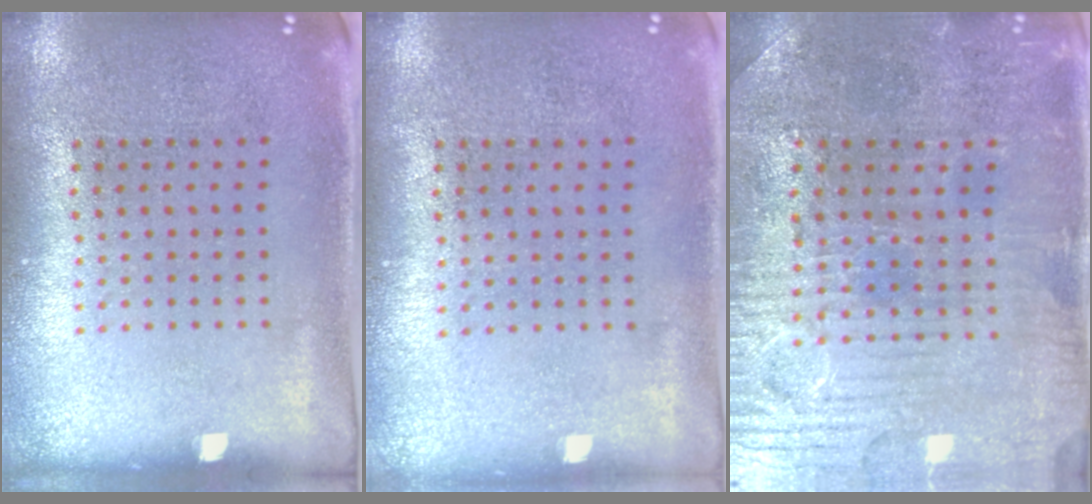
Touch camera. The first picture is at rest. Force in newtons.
{"total": 0.0}
{"total": 2.2, "press": 2.2, "slide": 0.5}